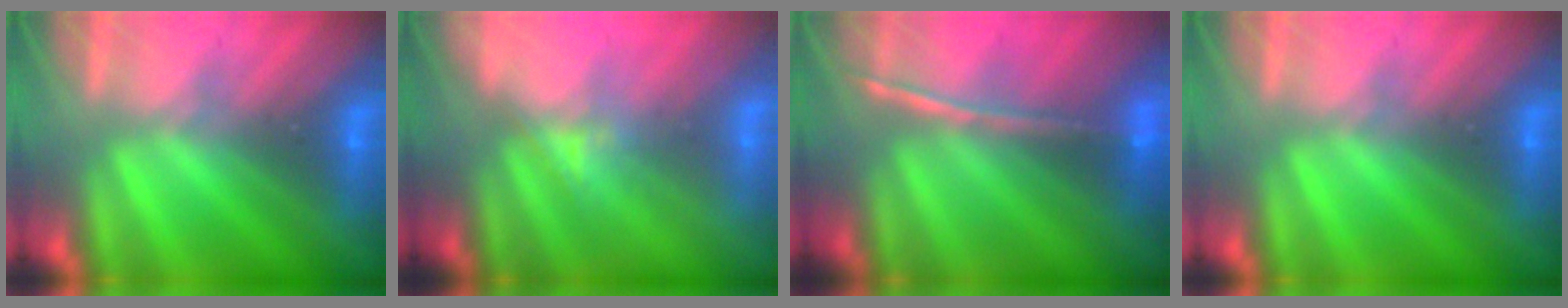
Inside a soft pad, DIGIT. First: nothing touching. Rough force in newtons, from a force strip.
{"total": 1.8}
{"total": 1.5}
{"total": 0.0}